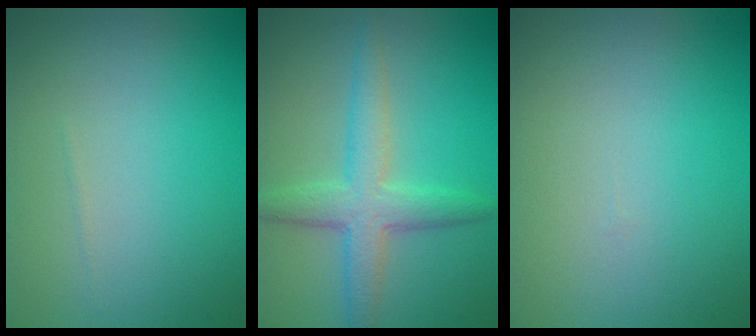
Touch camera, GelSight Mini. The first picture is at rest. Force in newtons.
{"total": 4.0, "press": 4.0, "slide": 0.1}
{"total": 0.0}